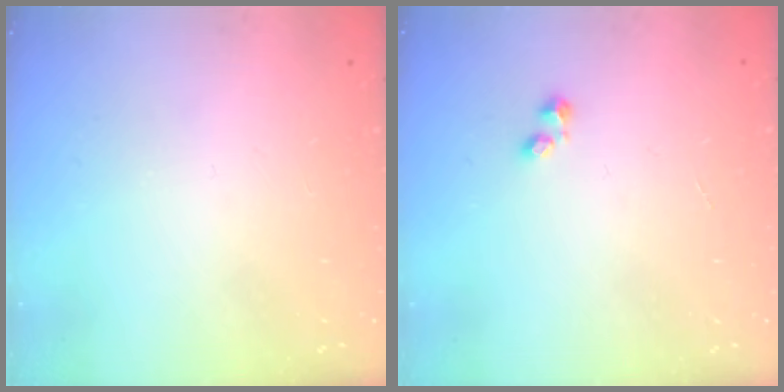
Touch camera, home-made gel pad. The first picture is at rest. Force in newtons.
{"total": 1.2, "press": 1.1, "slide": 0.5}